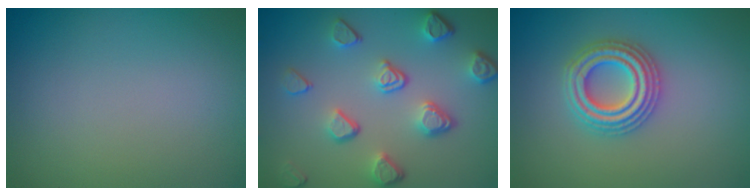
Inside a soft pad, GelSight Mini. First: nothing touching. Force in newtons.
{"total": 5.3, "press": 3.8, "slide": 3.7}
{"total": 4.3, "press": 4.3, "slide": 0.7}